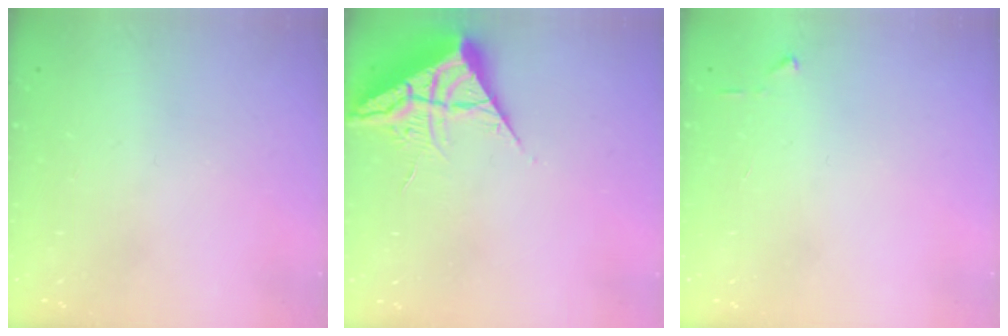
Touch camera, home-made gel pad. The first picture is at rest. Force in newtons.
{"total": 7.1, "press": 7.1, "slide": 0.4}
{"total": 3.0, "press": 2.9, "slide": 0.4}